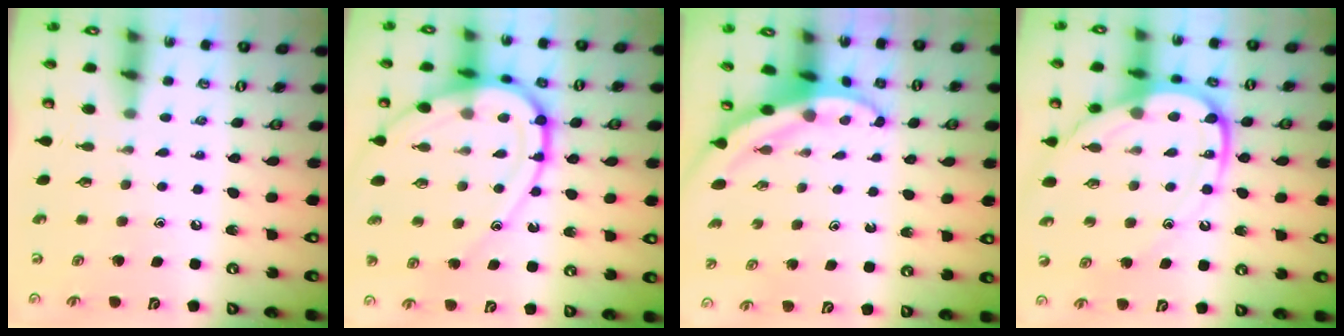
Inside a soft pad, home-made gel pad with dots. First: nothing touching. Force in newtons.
{"total": 17.2, "press": 17.1, "slide": 1.6}
{"total": 3.8, "press": 3.8, "slide": 0.5}
{"total": 15.0, "press": 14.9, "slide": 1.8}